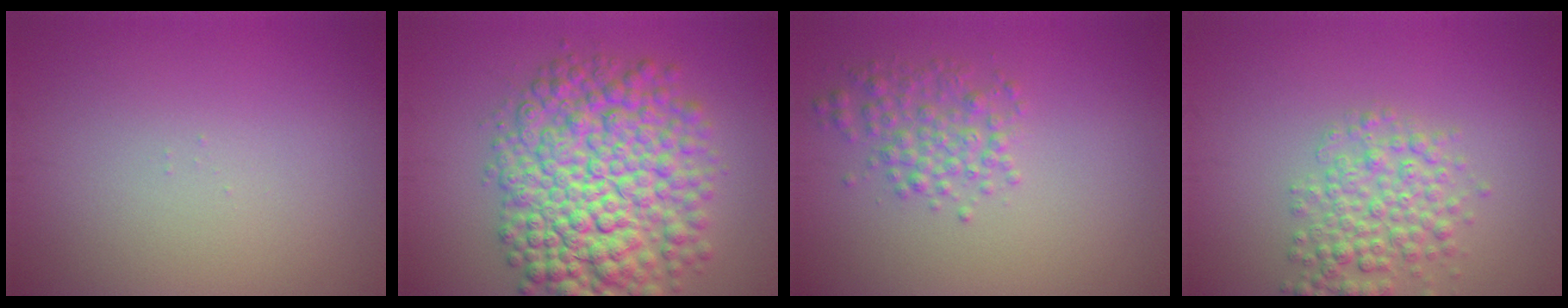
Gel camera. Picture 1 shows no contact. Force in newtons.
{"total": 11.0, "press": 11.0, "slide": 0.2}
{"total": 2.6, "press": 2.6, "slide": 0.0}
{"total": 4.0, "press": 4.0, "slide": 0.1}